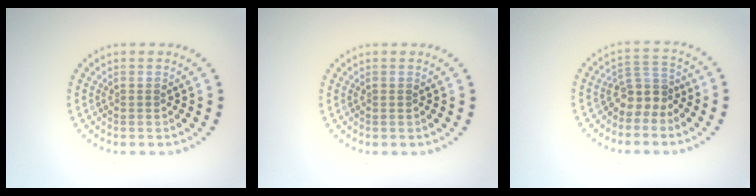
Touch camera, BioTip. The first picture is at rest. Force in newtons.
{"total": 0.0}
{"total": 3.0, "press": 2.2, "slide": 2.0}